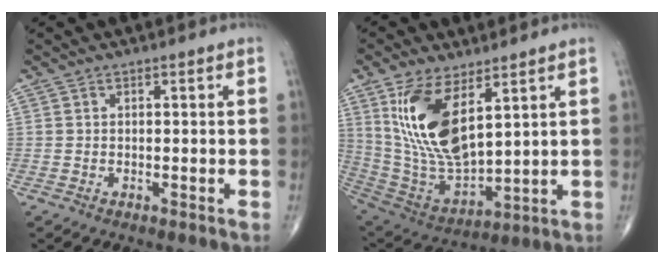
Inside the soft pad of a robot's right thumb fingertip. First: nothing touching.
{"total": 17.1, "force": [6.8, 7.6, 13.7], "torque": [-0.258, -0.029, 0.151]}